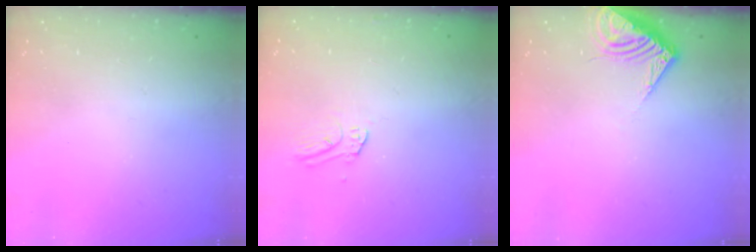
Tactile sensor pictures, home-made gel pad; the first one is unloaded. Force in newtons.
{"total": 6.1, "press": 6.1, "slide": 0.6}
{"total": 8.2, "press": 8.2, "slide": 0.8}